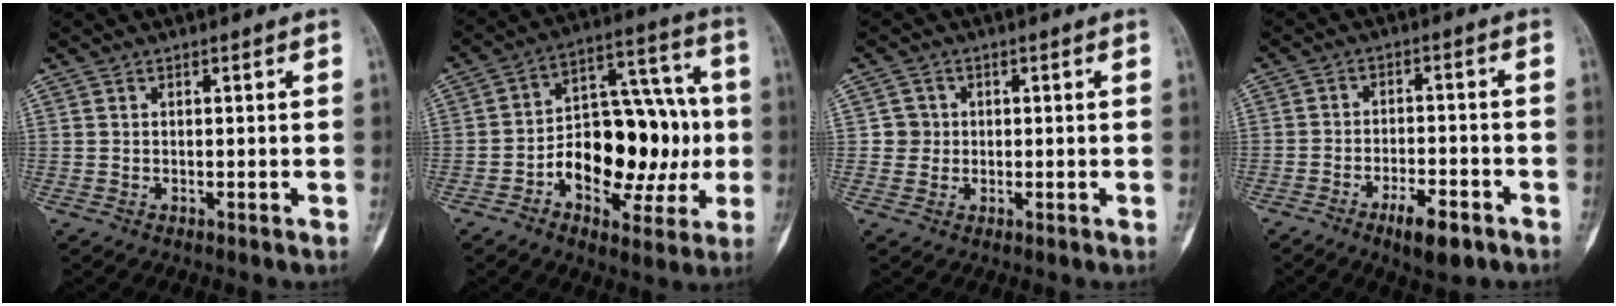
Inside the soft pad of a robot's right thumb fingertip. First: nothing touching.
{"total": 20.7, "force": [-3.1, 12.1, 16.5], "torque": [-0.202, 0.052, -0.041]}
{"total": 2.7, "force": [0.1, 2.7, 0.2], "torque": [0.018, 0.007, -0.002]}
{"total": 7.5, "force": [-4.6, 2.8, 5.2], "torque": [-0.079, 0.024, -0.069]}